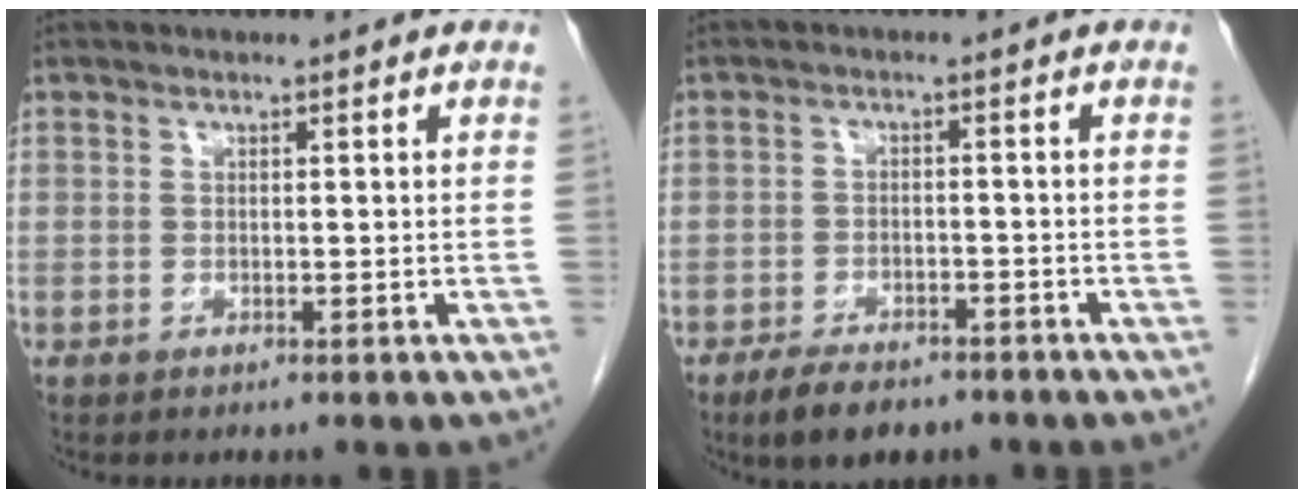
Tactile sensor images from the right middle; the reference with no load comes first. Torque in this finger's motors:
{"motor_torque": [0.07, -0.04, 0.05, 0.03]}